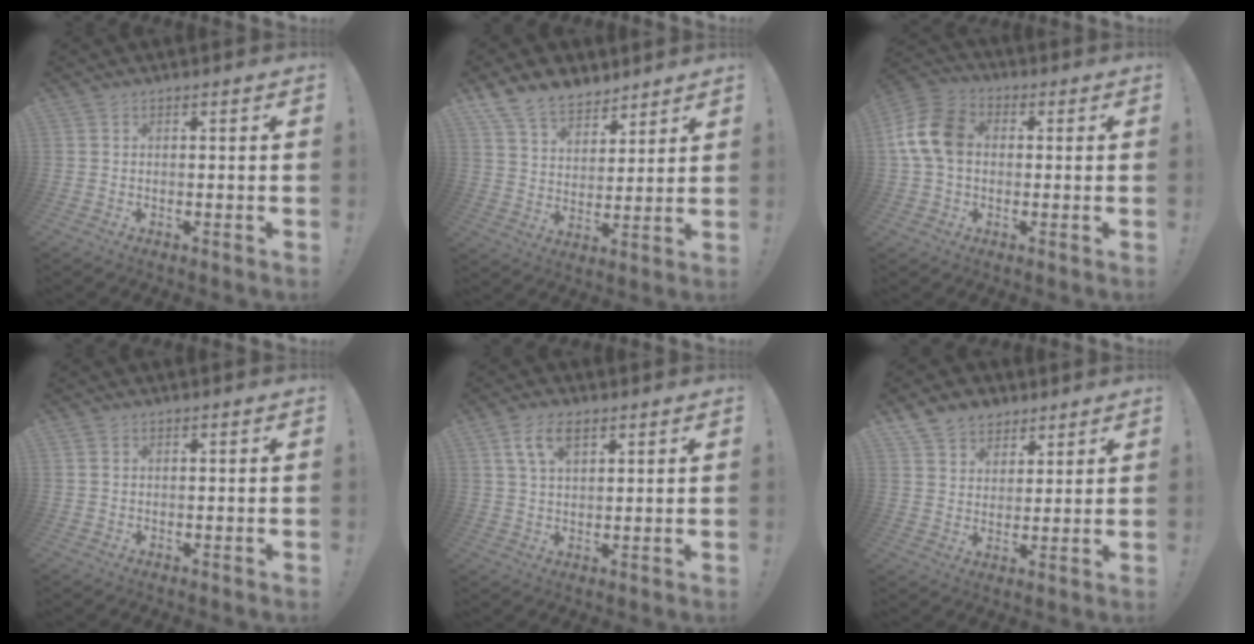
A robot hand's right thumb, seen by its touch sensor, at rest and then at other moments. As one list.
[{"total": 11.4, "force": [8.9, 6.2, 3.2], "torque": [-0.068, -0.062, 0.176]}, {"total": 13.4, "force": [1.5, 9.6, 9.3], "torque": [-0.175, 0.013, 0.032]}, {"total": 1.1, "force": [0.3, 1.0, 0.3], "torque": [-0.005, 0.004, 0.006]}, {"total": 8.0, "force": [4.1, 4.2, 5.5], "torque": [-0.099, 0.000, 0.078]}, {"total": 8.4, "force": [5.8, 5.9, 1.4], "torque": [-0.034, -0.033, 0.119]}]